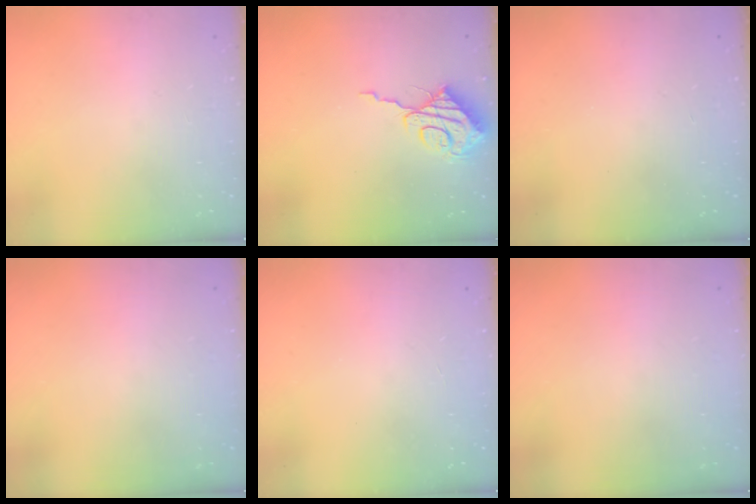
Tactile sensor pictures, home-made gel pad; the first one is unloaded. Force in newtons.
{"total": 9.5, "press": 9.5, "slide": 0.3}
{"total": 0.0}
{"total": 0.0}
{"total": 0.0}
{"total": 0.0}